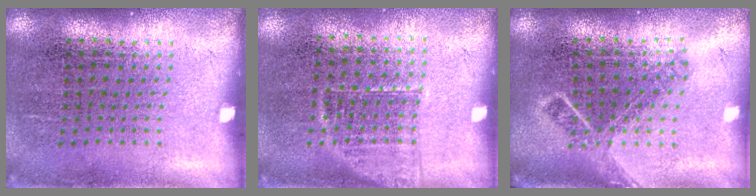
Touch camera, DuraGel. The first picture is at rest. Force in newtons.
{"total": 1.2, "press": 1.0, "slide": 0.7}
{"total": 1.6, "press": 1.2, "slide": 1.1}